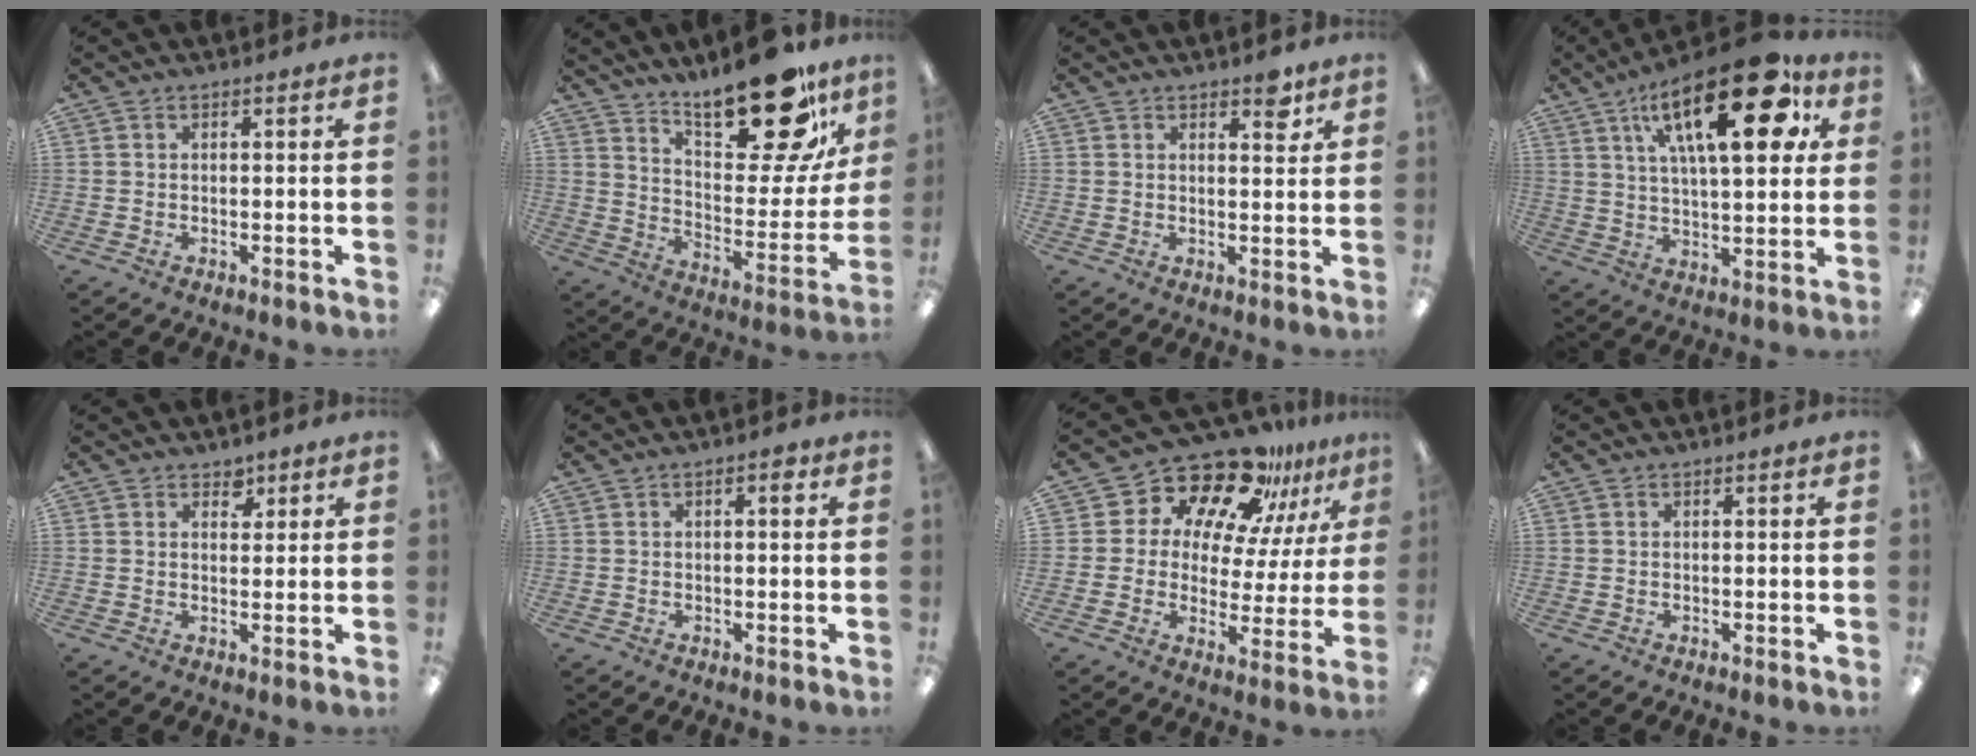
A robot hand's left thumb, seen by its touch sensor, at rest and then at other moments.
{"total": 22.5, "force": [16.5, 8.2, 12.9], "torque": [-0.180, -0.117, 0.273]}
{"total": 4.2, "force": [2.8, 1.7, 2.5], "torque": [-0.015, -0.014, 0.042]}
{"total": 25.3, "force": [11.5, 10.1, 20.2], "torque": [-0.307, -0.039, 0.173]}
{"total": 2.8, "force": [2.1, 1.8, 0.7], "torque": [0.006, -0.010, 0.034]}
{"total": 2.0, "force": [0.8, 0.7, 1.7], "torque": [-0.020, -0.002, 0.009]}
{"total": 17.8, "force": [14.0, 8.4, 7.1], "torque": [-0.138, -0.102, 0.245]}
{"total": 0.0}